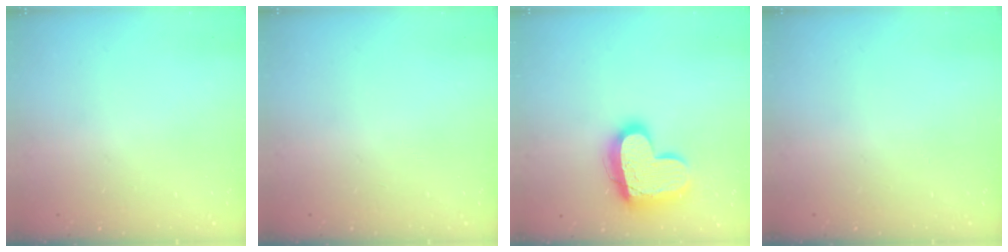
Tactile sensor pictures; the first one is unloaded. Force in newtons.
{"total": 0.0}
{"total": 17.5, "press": 17.4, "slide": 1.3}
{"total": 0.0}